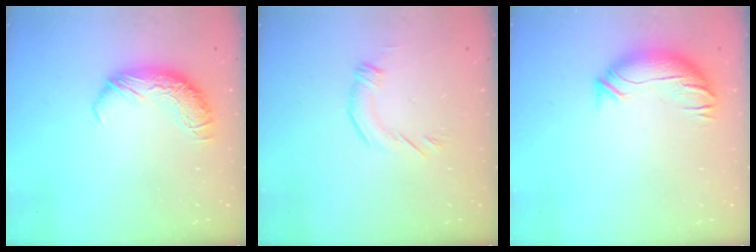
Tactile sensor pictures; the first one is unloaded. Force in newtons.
{"total": 2.7, "press": 2.4, "slide": 1.1}
{"total": 3.3, "press": 2.6, "slide": 2.1}